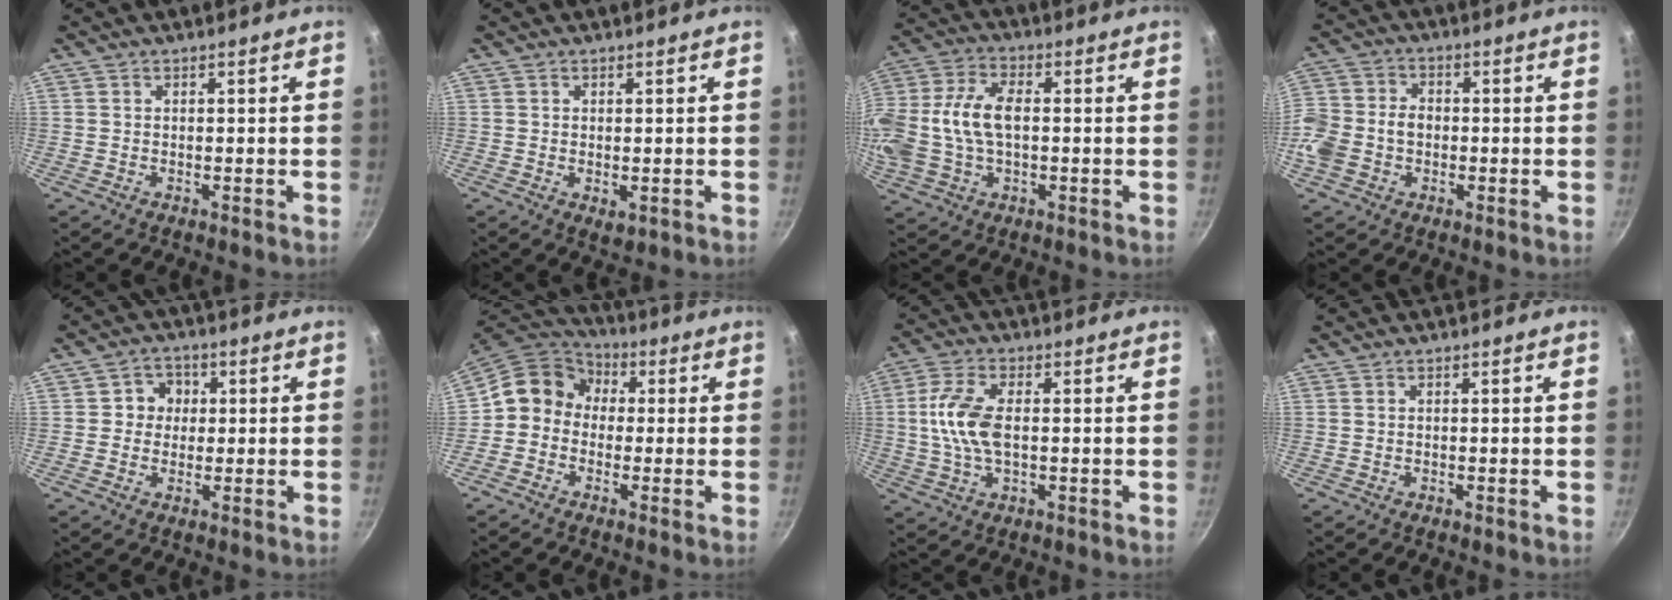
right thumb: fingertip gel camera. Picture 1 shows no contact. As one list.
[{"total": 1.8, "force": [-0.4, 1.0, 1.4], "torque": [-0.017, -0.004, -0.002]}, {"total": 16.4, "force": [0.0, 9.9, 13.1], "torque": [-0.309, 0.017, 0.000]}, {"total": 11.6, "force": [-1.8, 8.9, 7.2], "torque": [-0.160, 0.027, -0.038]}, {"total": 4.7, "force": [0.5, 4.3, 1.8], "torque": [0.004, 0.008, 0.001]}, {"total": 10.3, "force": [-0.4, 9.1, 4.8], "torque": [-0.070, 0.038, -0.025]}, {"total": 9.6, "force": [0.4, 4.8, 8.4], "torque": [-0.186, 0.006, 0.006]}, {"total": 0.0}]